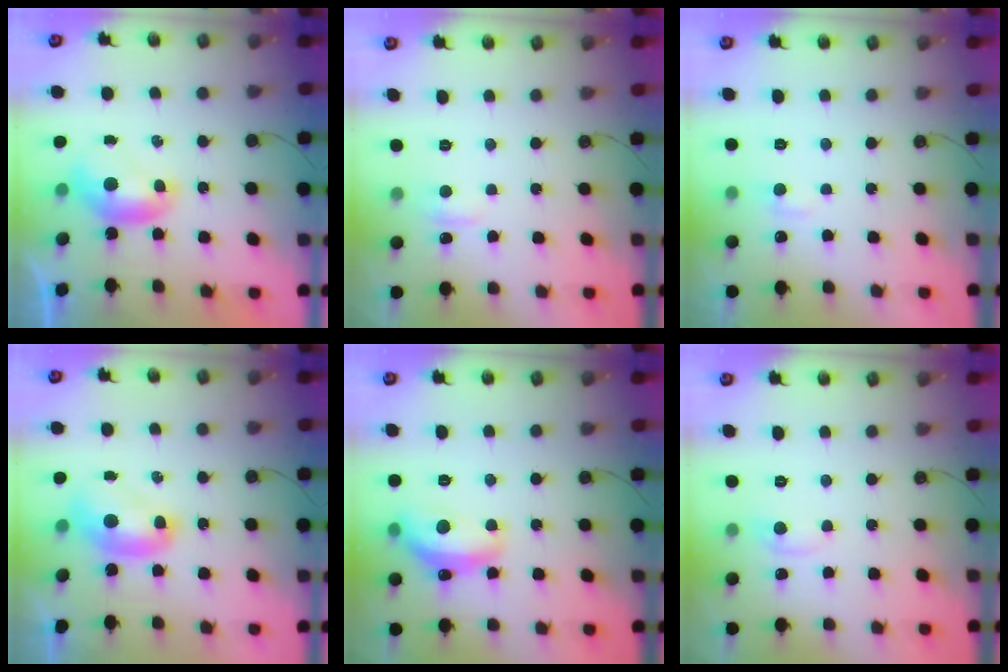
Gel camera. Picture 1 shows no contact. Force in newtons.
{"total": 2.5, "press": 2.5, "slide": 0.6}
{"total": 1.4, "press": 1.2, "slide": 0.7}
{"total": 2.2, "press": 2.2, "slide": 0.2}
{"total": 8.2, "press": 8.1, "slide": 0.5}
{"total": 1.0, "press": 0.7, "slide": 0.7}